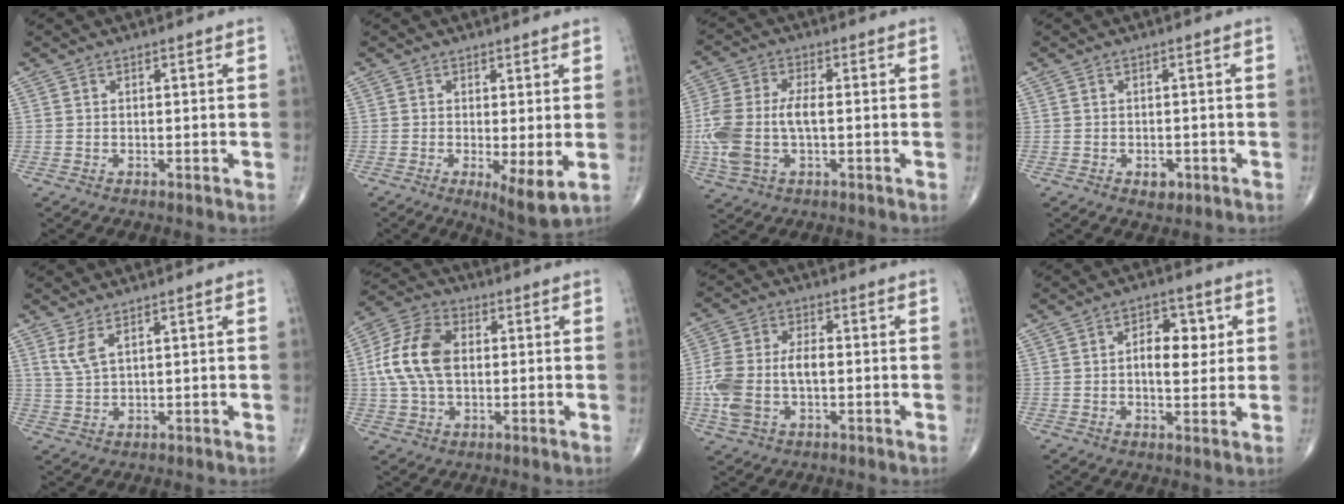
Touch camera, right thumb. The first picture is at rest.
{"total": 6.3, "force": [-1.0, 1.8, 6.0], "torque": [-0.099, -0.023, -0.015]}
{"total": 11.8, "force": [-1.2, 6.0, 10.0], "torque": [-0.246, 0.013, -0.022]}
{"total": 2.4, "force": [-1.0, 1.6, 1.5], "torque": [-0.013, 0.001, -0.009]}
{"total": 3.5, "force": [2.0, 1.0, 2.6], "torque": [-0.062, -0.009, 0.050]}
{"total": 12.6, "force": [1.0, 7.9, 9.7], "torque": [-0.193, 0.020, 0.014]}
{"total": 11.2, "force": [-1.5, 6.4, 9.0], "torque": [-0.206, 0.019, -0.029]}
{"total": 7.5, "force": [1.3, 4.3, 6.0], "torque": [-0.063, 0.001, 0.017]}